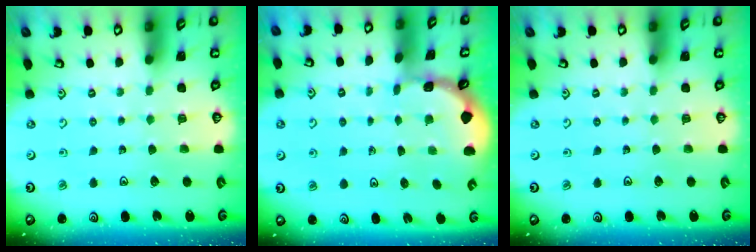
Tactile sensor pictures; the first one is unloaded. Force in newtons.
{"total": 0.7, "press": 0.7, "slide": 0.3}
{"total": 0.0}